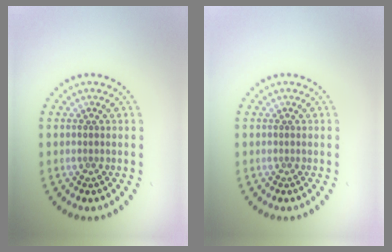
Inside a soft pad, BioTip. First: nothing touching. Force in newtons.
{"total": 0.0}